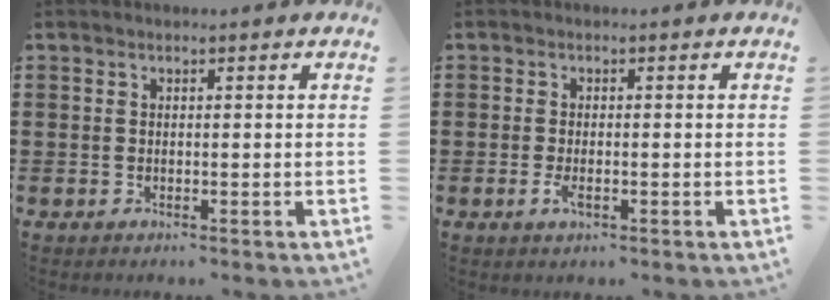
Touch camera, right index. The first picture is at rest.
{"total": 1.9, "force": [-0.7, 0.6, 1.7], "torque": [-0.048, -0.009, -0.016]}